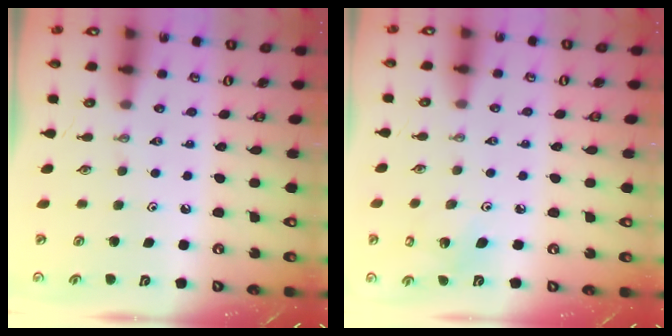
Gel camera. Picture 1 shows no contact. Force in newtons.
{"total": 5.2, "press": 4.7, "slide": 2.2}